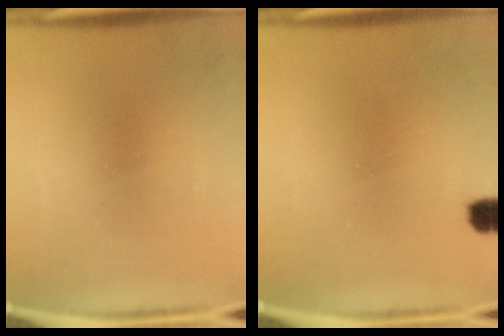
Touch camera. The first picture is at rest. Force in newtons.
{"total": 2.2}